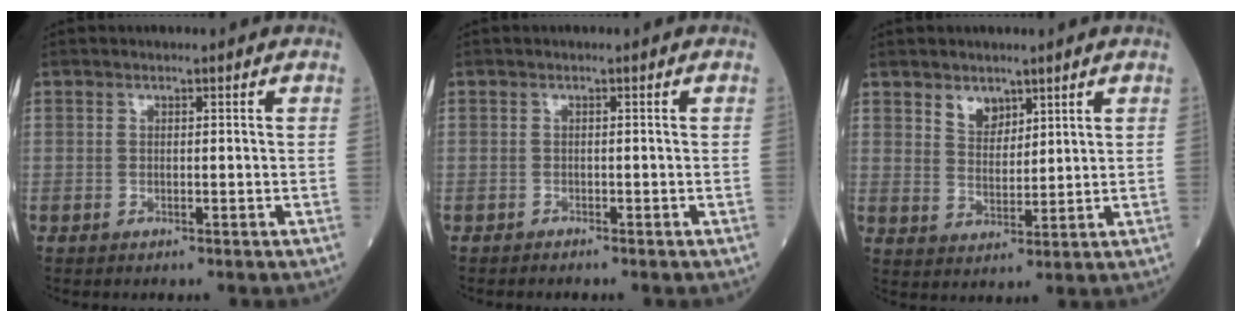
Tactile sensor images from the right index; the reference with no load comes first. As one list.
[{"total": 0.9, "force": [-0.8, 0.2, 0.2], "torque": [-0.007, -0.001, -0.013]}, {"total": 3.9, "force": [2.7, 2.3, 1.7], "torque": [-0.030, -0.001, 0.054]}]